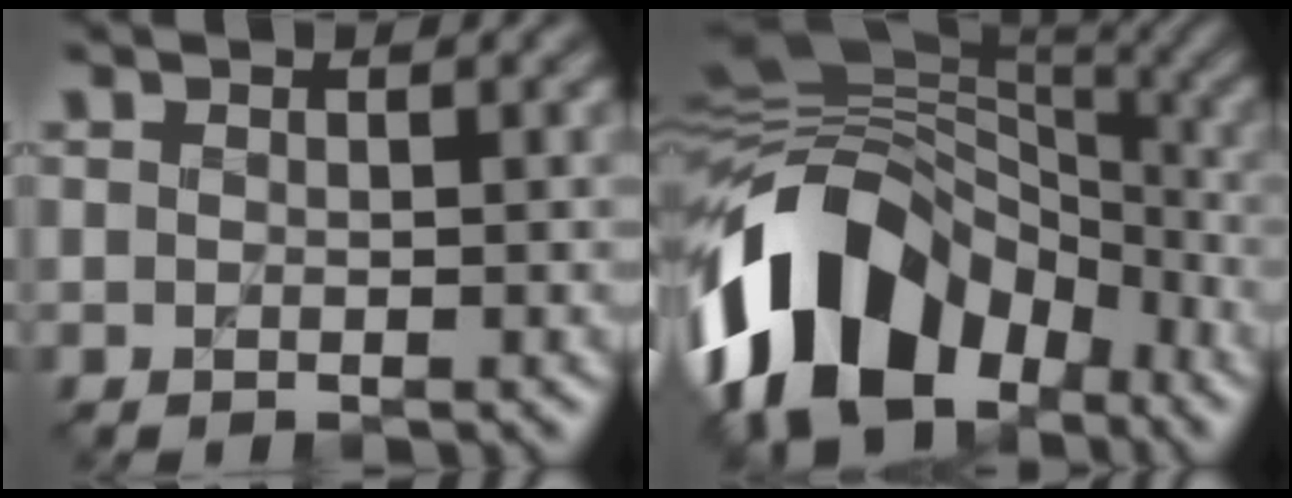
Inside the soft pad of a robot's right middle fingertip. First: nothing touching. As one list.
[{"total": 13.4, "force": [-6.6, 9.2, 7.1], "torque": [-0.139, 0.023, -0.136]}]